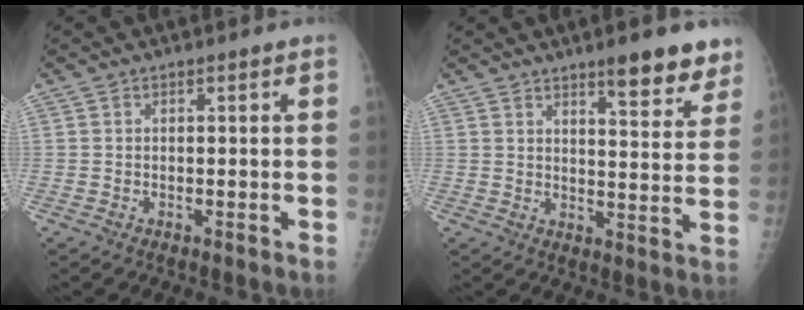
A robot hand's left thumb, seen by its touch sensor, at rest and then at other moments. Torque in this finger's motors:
{"motor_torque": [0.97, 0.40, 0.54, -0.74, 0.03]}